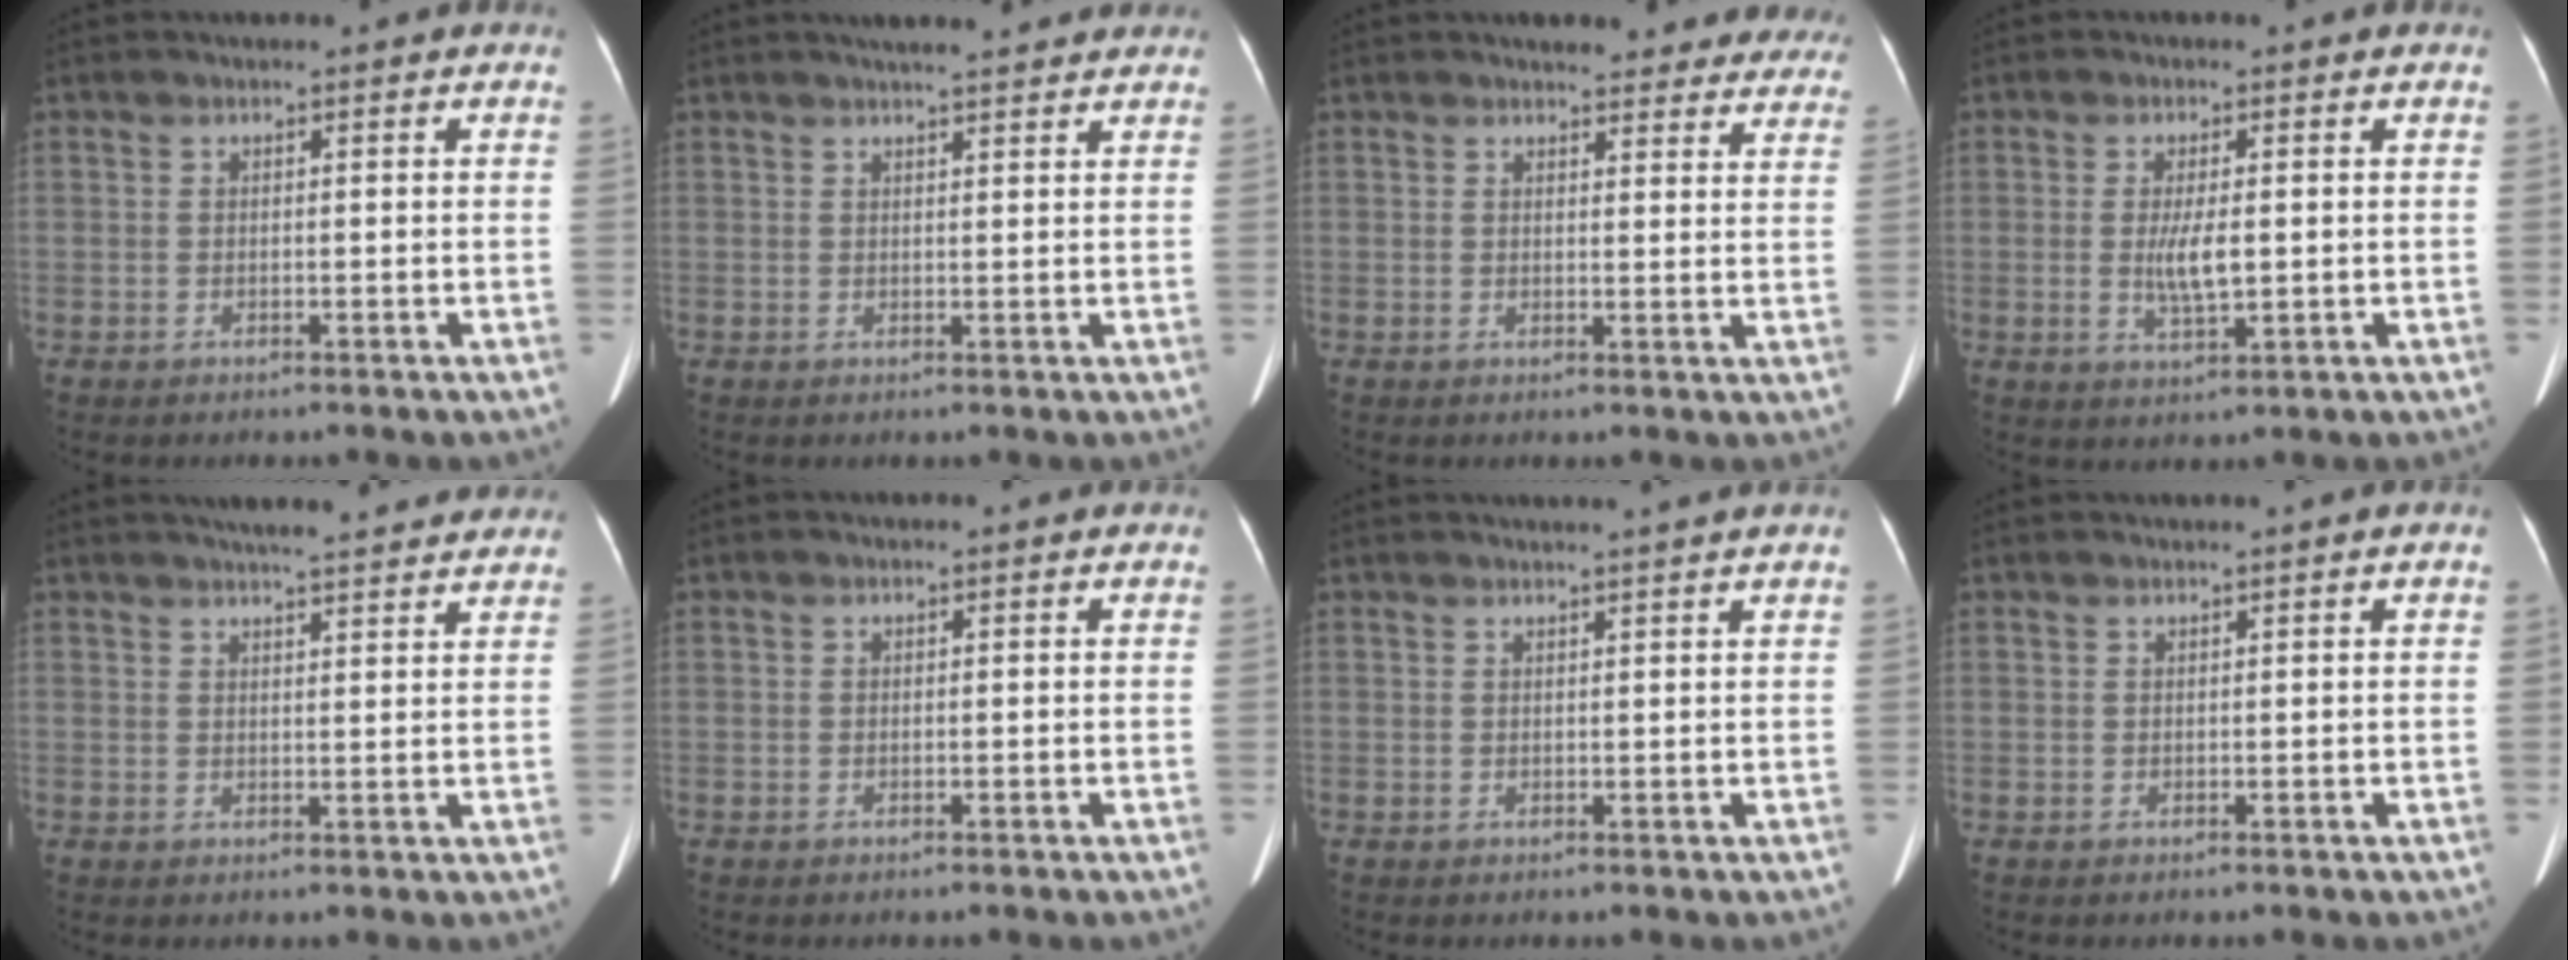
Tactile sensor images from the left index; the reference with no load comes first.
{"total": 7.2, "force": [6.4, 1.2, 3.1], "torque": [-0.041, 0.019, 0.078]}
{"total": 14.2, "force": [13.1, 3.8, 4.1], "torque": [-0.008, -0.007, 0.128]}
{"total": 4.4, "force": [-0.1, 1.1, 4.2], "torque": [-0.084, -0.007, -0.001]}
{"total": 11.9, "force": [10.6, 1.5, 5.0], "torque": [-0.063, 0.017, 0.124]}
{"total": 0.0}
{"total": 4.2, "force": [3.7, -1.0, 1.7], "torque": [-0.020, 0.013, 0.045]}
{"total": 0.9, "force": [0.6, -0.3, 0.6], "torque": [-0.015, 0.005, 0.019]}